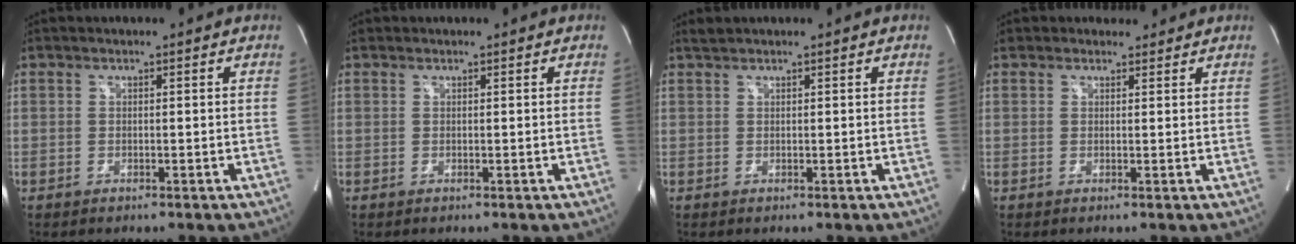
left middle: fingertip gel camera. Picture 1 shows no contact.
{"total": 0.0}
{"total": 0.8, "force": [0.8, -0.1, 0.1], "torque": [-0.011, 0.009, 0.021]}
{"total": 1.9, "force": [1.6, 1.0, -0.2], "torque": [0.000, 0.011, 0.021]}